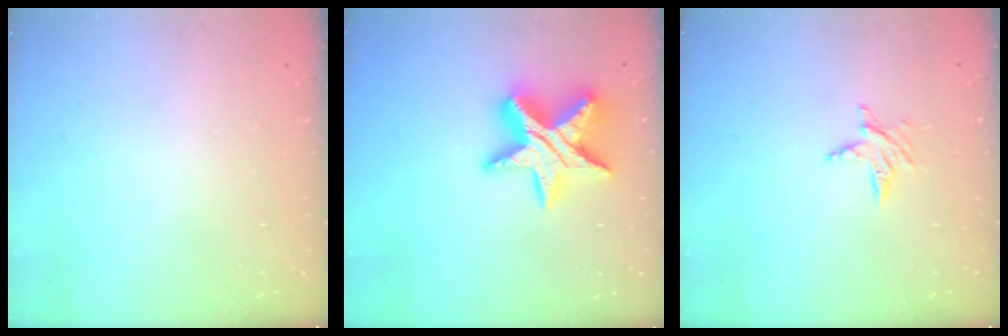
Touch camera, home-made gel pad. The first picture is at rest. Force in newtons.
{"total": 18.1, "press": 18.0, "slide": 1.1}
{"total": 5.6, "press": 5.6, "slide": 0.5}